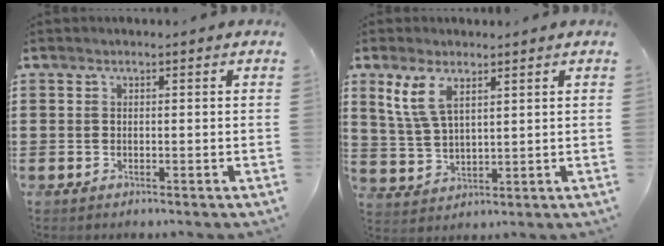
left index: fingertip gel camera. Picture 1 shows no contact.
{"total": 6.2, "force": [3.4, 2.8, 4.3], "torque": [-0.096, 0.006, 0.062]}